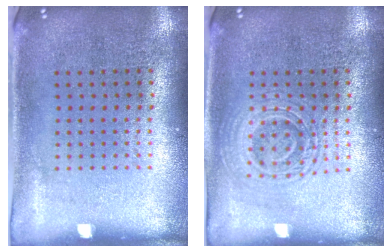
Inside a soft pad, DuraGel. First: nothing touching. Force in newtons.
{"total": 2.9, "press": 2.8, "slide": 0.6}